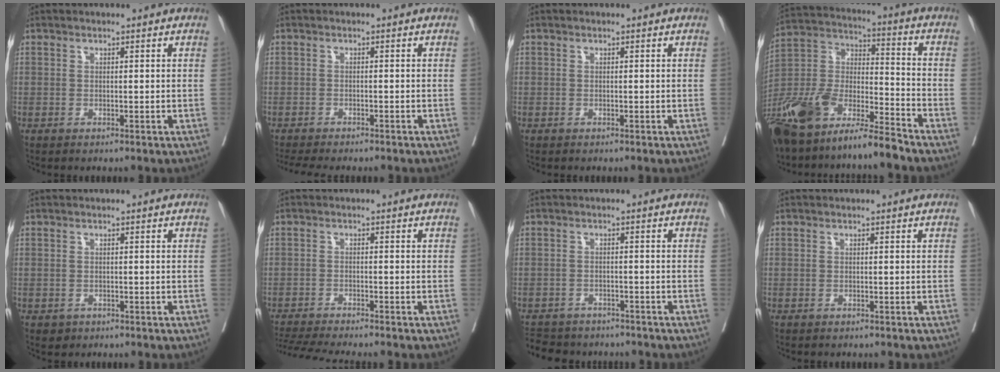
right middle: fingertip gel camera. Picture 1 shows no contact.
{"total": 9.3, "force": [-8.2, 1.6, 4.0], "torque": [-0.055, -0.012, -0.113]}
{"total": 0.0}
{"total": 17.5, "force": [-13.6, 3.6, 10.4], "torque": [-0.220, -0.003, -0.257]}
{"total": 0.9, "force": [-0.4, 0.8, 0.2], "torque": [-0.008, 0.001, 0.002]}
{"total": 9.8, "force": [-8.9, -0.1, 4.1], "torque": [-0.059, -0.014, -0.140]}
{"total": 10.0, "force": [-8.9, 4.0, 2.5], "torque": [-0.056, 0.002, -0.115]}
{"total": 0.6, "force": [-0.6, 0.2, 0.1], "torque": [-0.008, -0.001, -0.010]}